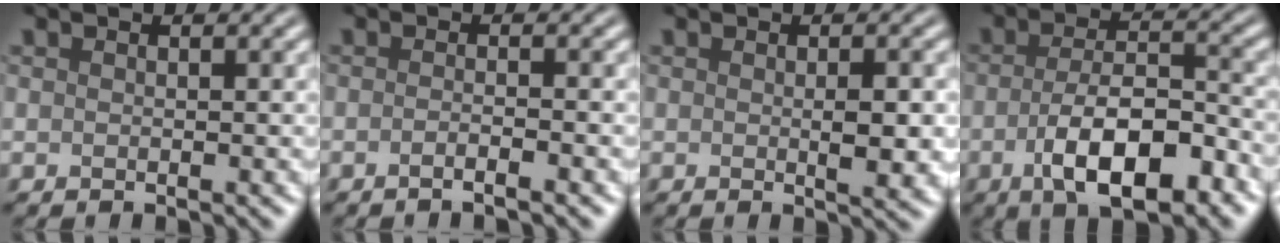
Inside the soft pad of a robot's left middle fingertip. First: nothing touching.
{"total": 1.9, "force": [-1.0, 0.4, 1.5], "torque": [-0.019, -0.003, -0.024]}
{"total": 2.5, "force": [-0.1, 0.6, 2.5], "torque": [-0.038, -0.006, 0.000]}
{"total": 8.2, "force": [-3.2, 3.1, 6.9], "torque": [-0.123, 0.003, -0.054]}